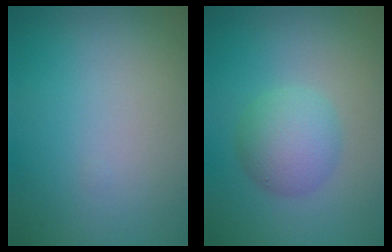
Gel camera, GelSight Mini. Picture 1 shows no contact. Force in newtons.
{"total": 3.6, "press": 3.6, "slide": 0.1}